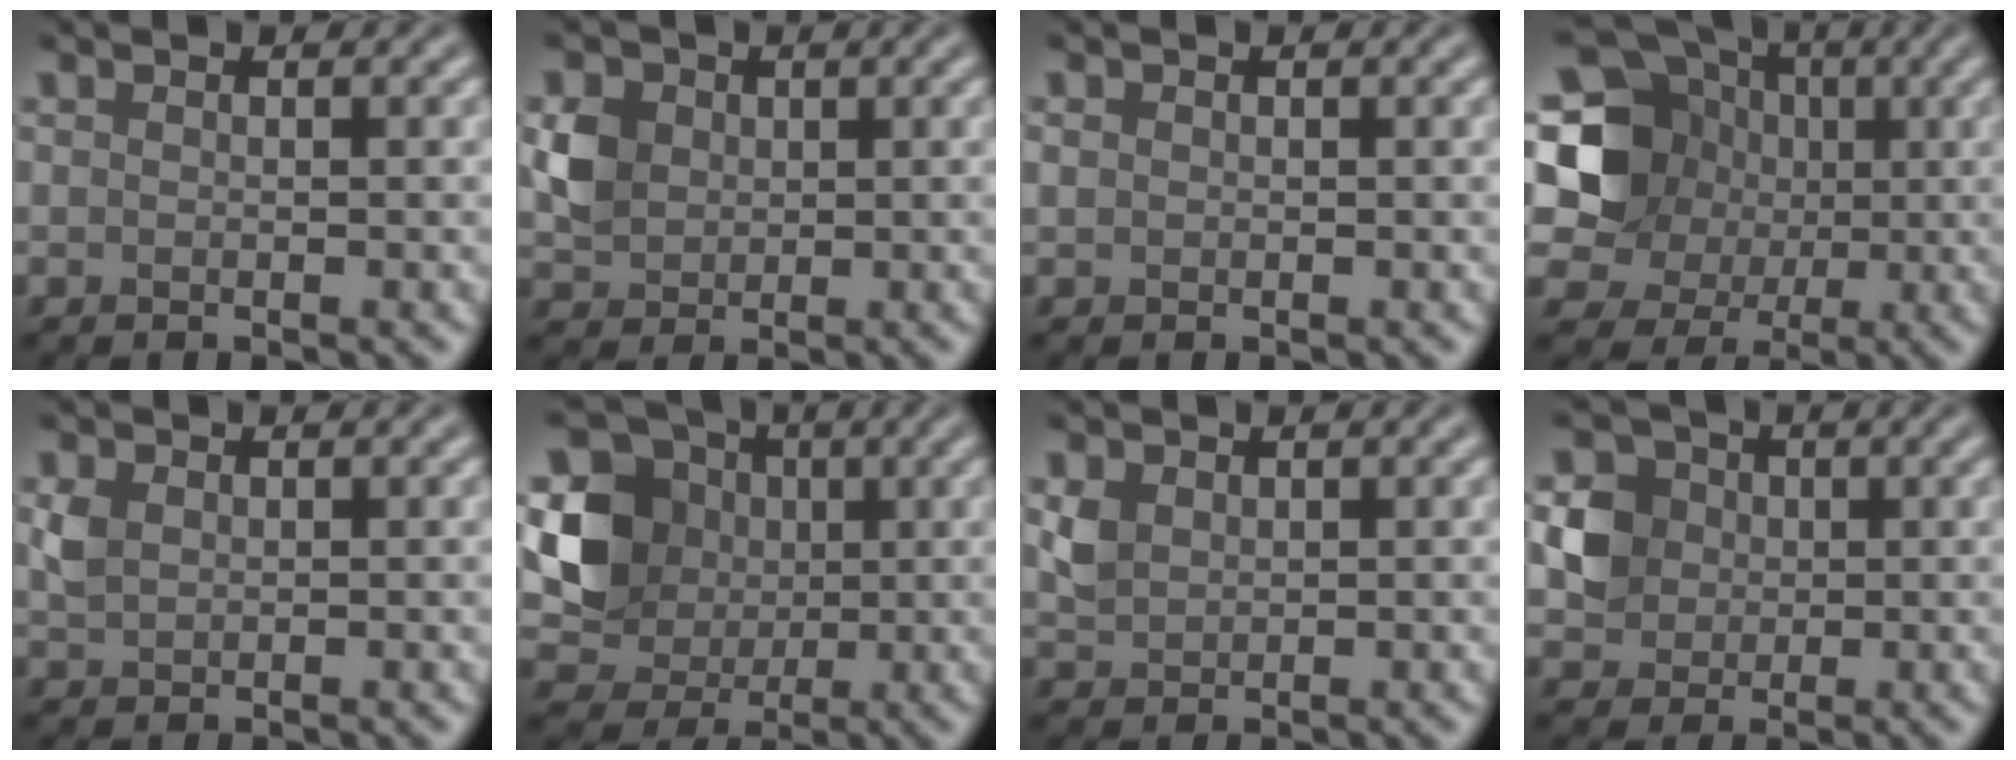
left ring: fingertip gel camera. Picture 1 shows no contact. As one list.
[{"total": 3.1, "force": [0.7, 2.7, 1.4], "torque": [-0.032, 0.001, 0.016]}, {"total": 0.5, "force": [0.1, 0.5, 0.1], "torque": [0.001, 0.000, 0.001]}, {"total": 12.4, "force": [1.6, 11.4, 4.6], "torque": [-0.131, 0.041, 0.000]}, {"total": 1.7, "force": [0.6, 1.3, 1.0], "torque": [-0.024, 0.002, 0.014]}, {"total": 6.2, "force": [0.7, 5.6, 2.6], "torque": [-0.055, 0.000, 0.009]}, {"total": 1.9, "force": [0.8, 1.5, 0.8], "torque": [-0.021, 0.001, 0.018]}, {"total": 3.4, "force": [0.3, 3.2, 1.1], "torque": [-0.014, 0.005, 0.007]}]